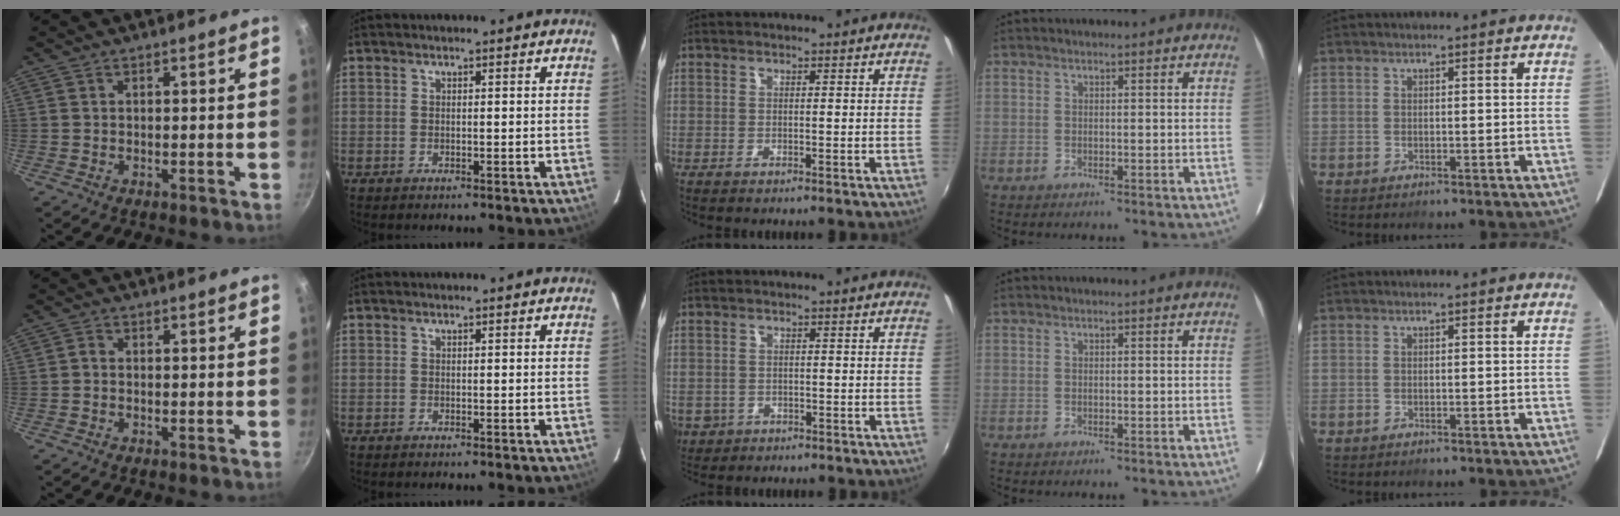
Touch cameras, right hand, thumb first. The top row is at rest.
{"thumb": {"total": 1.0, "force": [-0.4, 0.7, 0.6], "torque": [-0.011, 0.006, -0.010]}, "middle": {"total": 6.2, "force": [-1.9, 5.4, 2.4], "torque": [-0.068, -0.007, -0.022]}}